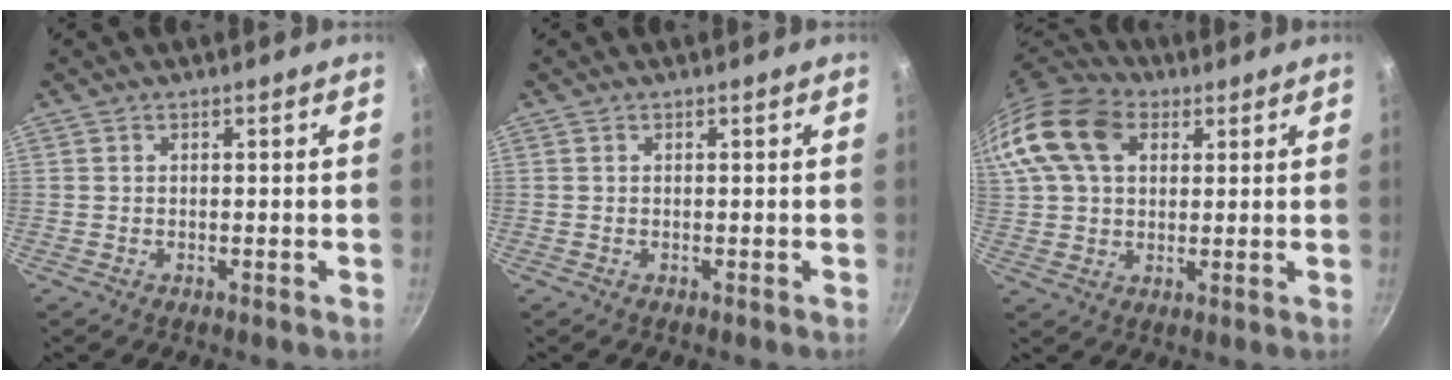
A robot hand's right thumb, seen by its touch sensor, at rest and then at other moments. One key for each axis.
{"total": 0.0}
{"total": 19.4, "fx": 7.0, "fy": 13.5, "fz": 12.0, "tx": -0.254, "ty": 0.024, "tz": 0.115}